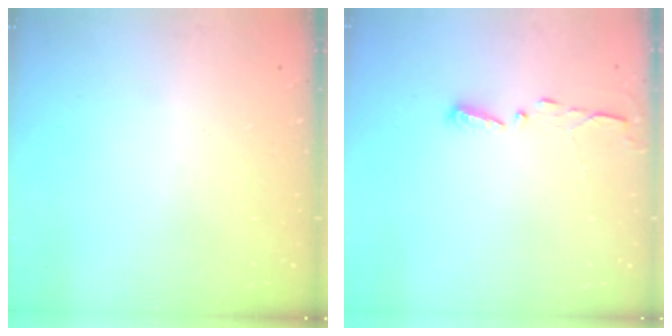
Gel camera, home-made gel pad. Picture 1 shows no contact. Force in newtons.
{"total": 3.1, "press": 3.1, "slide": 0.3}